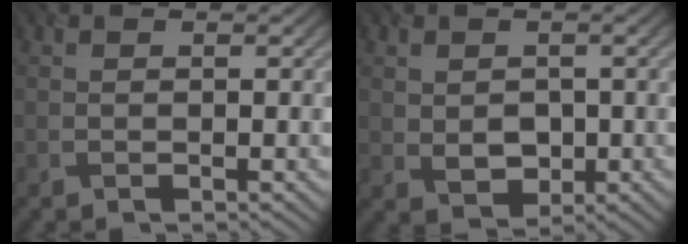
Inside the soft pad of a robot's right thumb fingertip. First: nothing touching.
{"total": 3.0, "force": [0.3, 2.4, 1.8], "torque": [-0.041, -0.008, 0.009]}